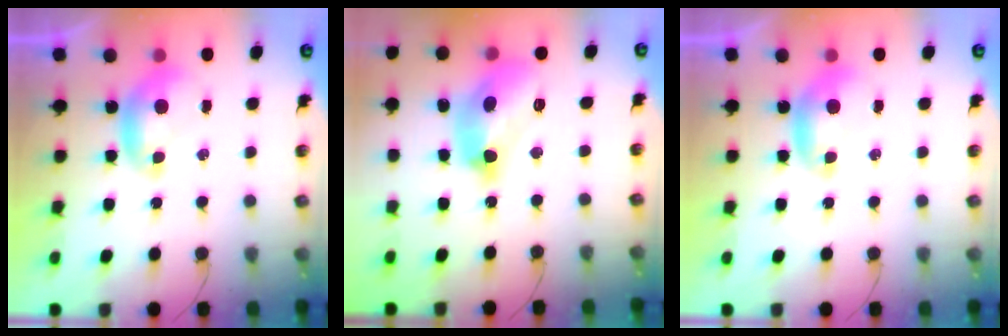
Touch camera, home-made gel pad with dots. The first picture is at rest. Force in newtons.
{"total": 11.1, "press": 11.1, "slide": 1.1}
{"total": 0.0}